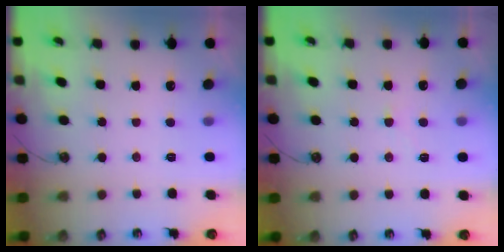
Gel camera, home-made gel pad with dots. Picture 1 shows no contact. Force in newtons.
{"total": 1.0, "press": 1.0, "slide": 0.2}